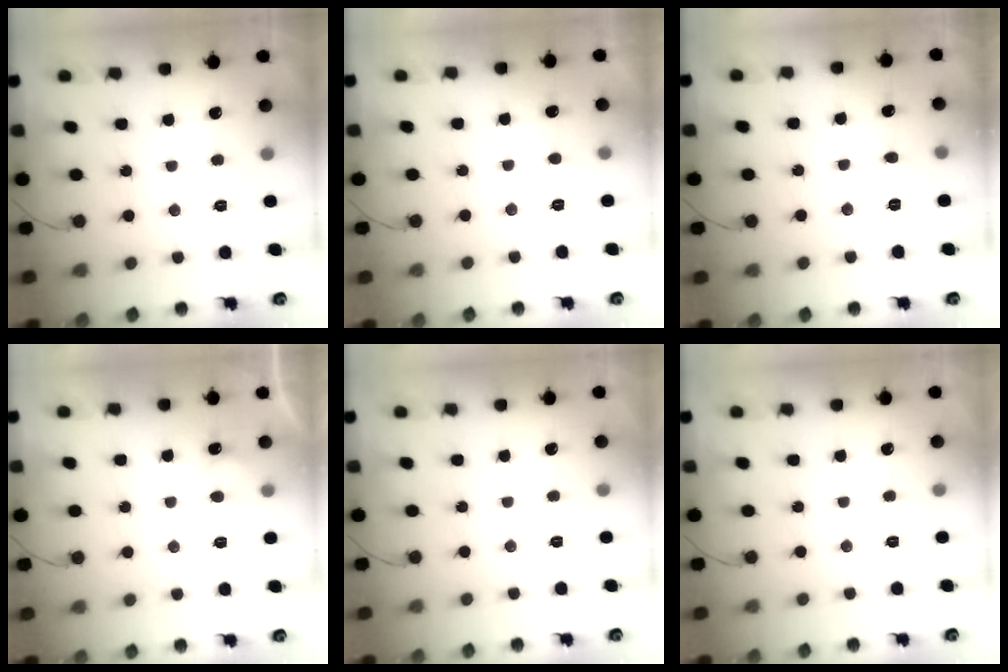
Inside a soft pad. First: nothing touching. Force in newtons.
{"total": 3.8, "press": 3.8, "slide": 0.2}
{"total": 6.3, "press": 6.3, "slide": 0.5}
{"total": 4.7, "press": 4.6, "slide": 0.5}
{"total": 0.0}
{"total": 0.0}